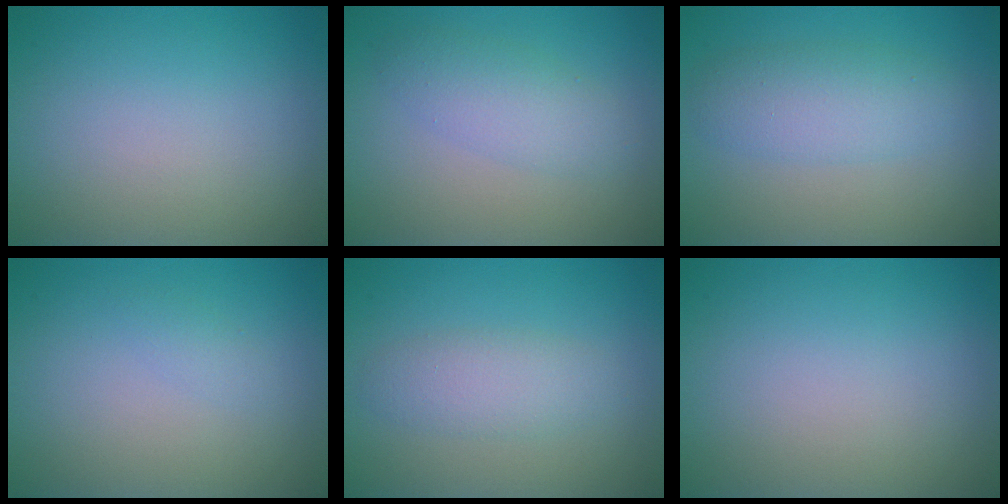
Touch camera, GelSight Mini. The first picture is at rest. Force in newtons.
{"total": 2.9, "press": 2.9, "slide": 0.1}
{"total": 3.7, "press": 3.7, "slide": 0.1}
{"total": 0.8, "press": 0.8, "slide": 0.0}
{"total": 2.7, "press": 2.7, "slide": 0.1}
{"total": 0.0}